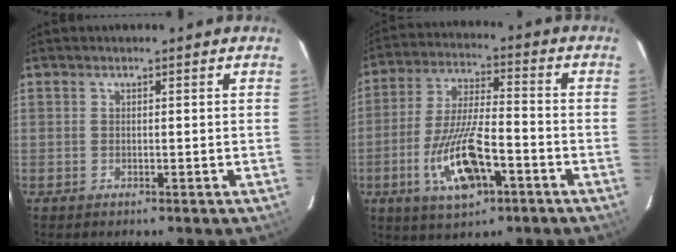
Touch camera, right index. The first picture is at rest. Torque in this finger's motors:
{"motor_torque": [1.33, -0.81, 0.39, 0.21]}